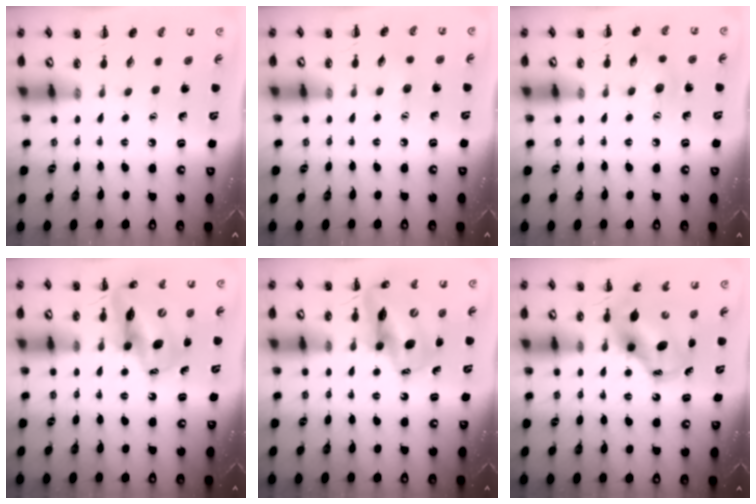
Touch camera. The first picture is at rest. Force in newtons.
{"total": 3.8, "press": 3.7, "slide": 0.9}
{"total": 6.3, "press": 6.0, "slide": 1.7}
{"total": 13.7, "press": 13.1, "slide": 4.0}
{"total": 13.7, "press": 13.1, "slide": 4.0}
{"total": 7.4, "press": 7.2, "slide": 1.7}